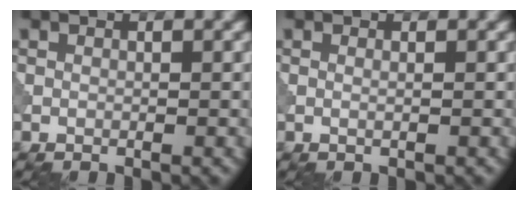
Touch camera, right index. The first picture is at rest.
{"total": 0.6, "force": [0.2, 0.2, 0.5], "torque": [-0.008, -0.002, -0.004]}